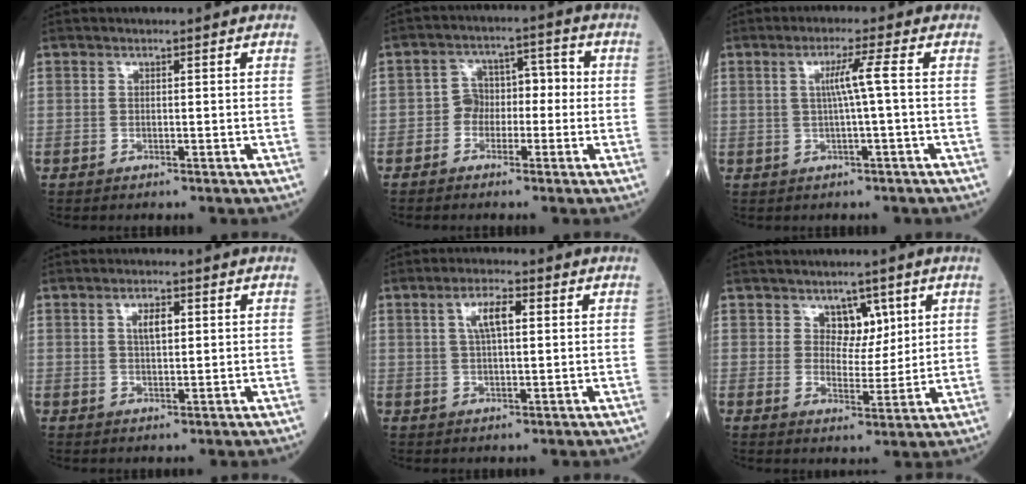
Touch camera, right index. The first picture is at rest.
{"total": 5.2, "force": [-1.2, 4.1, 3.0], "torque": [-0.040, 0.034, -0.025]}
{"total": 3.9, "force": [0.3, -1.0, 3.7], "torque": [-0.070, 0.005, 0.005]}
{"total": 3.1, "force": [1.0, 1.1, 2.7], "torque": [-0.049, 0.002, 0.017]}
{"total": 5.0, "force": [1.6, 1.3, 4.6], "torque": [-0.090, 0.009, 0.031]}
{"total": 4.5, "force": [2.4, 3.0, 2.5], "torque": [-0.028, 0.001, 0.040]}